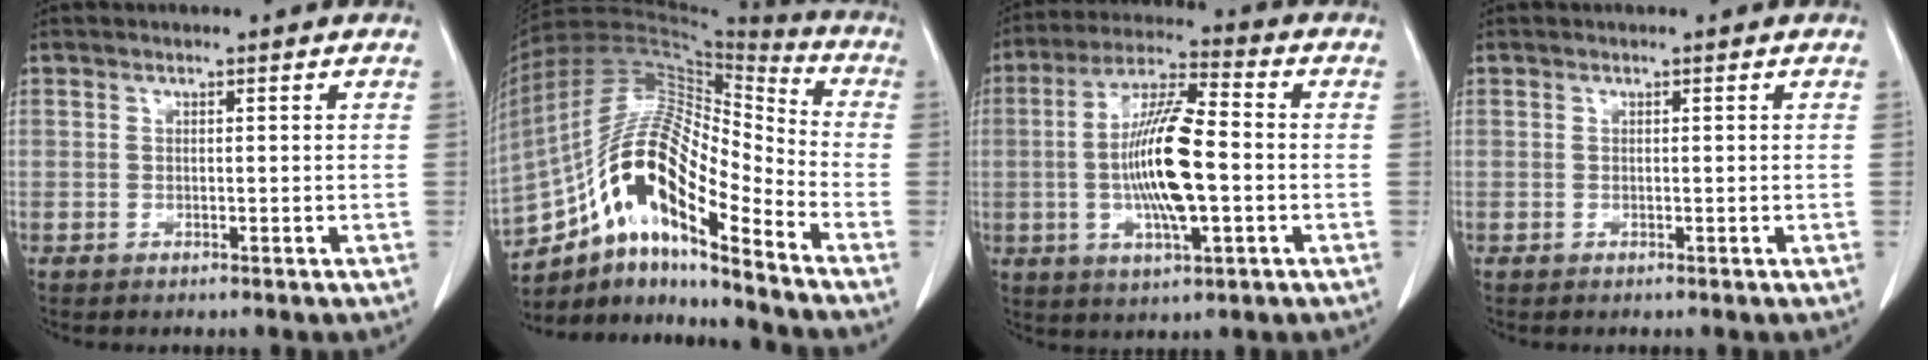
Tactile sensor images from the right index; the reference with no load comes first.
{"total": 18.0, "force": [-10.3, 4.1, 14.2], "torque": [-0.271, 0.032, -0.178]}
{"total": 13.4, "force": [-1.6, 2.6, 13.0], "torque": [-0.250, 0.004, -0.029]}
{"total": 0.0}